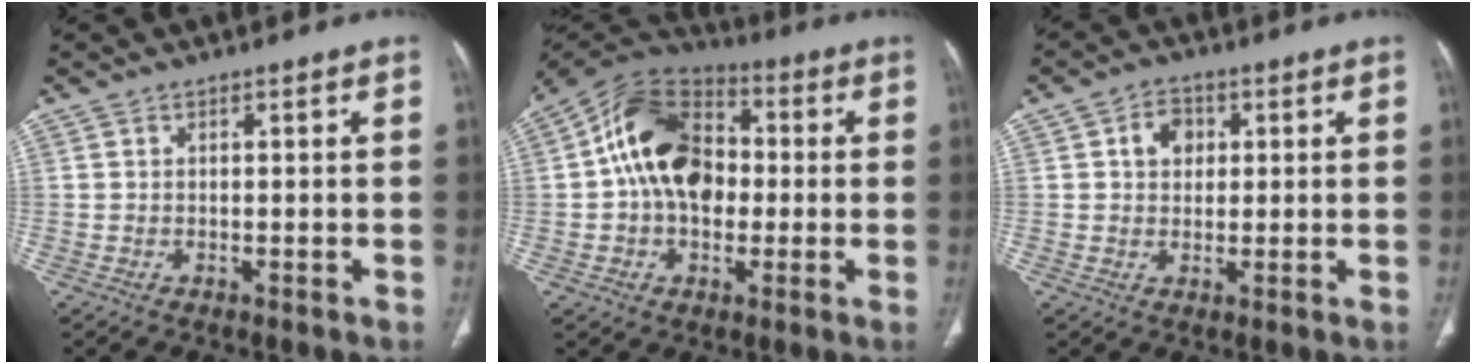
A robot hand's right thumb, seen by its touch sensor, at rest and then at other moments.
{"total": 17.2, "force": [0.6, 12.3, 12.0], "torque": [-0.174, 0.032, -0.002]}
{"total": 5.1, "force": [1.3, 4.0, 2.8], "torque": [-0.024, 0.004, 0.019]}